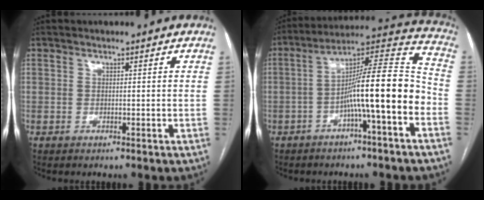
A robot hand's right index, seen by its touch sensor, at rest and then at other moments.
{"total": 14.8, "force": [-4.4, 0.6, 14.1], "torque": [-0.224, 0.032, -0.071]}